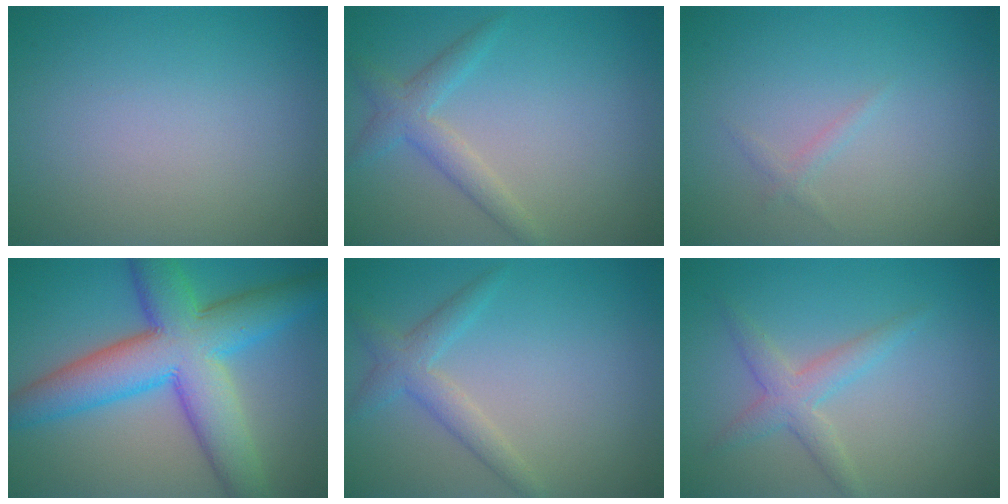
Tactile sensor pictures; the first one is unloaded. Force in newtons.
{"total": 2.6, "press": 2.6, "slide": 0.2}
{"total": 0.7, "press": 0.7, "slide": 0.1}
{"total": 11.1, "press": 11.1, "slide": 0.4}
{"total": 2.6, "press": 2.6, "slide": 0.2}
{"total": 2.7, "press": 2.7, "slide": 0.1}